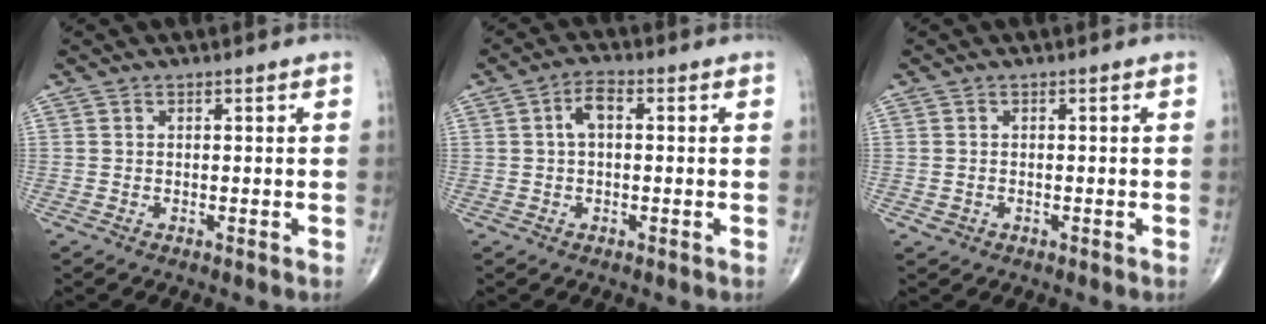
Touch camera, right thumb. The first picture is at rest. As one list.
[{"total": 3.9, "force": [0.4, 1.9, 3.4], "torque": [-0.061, 0.015, 0.002]}, {"total": 1.1, "force": [-0.3, 1.0, 0.4], "torque": [-0.007, 0.006, -0.002]}]